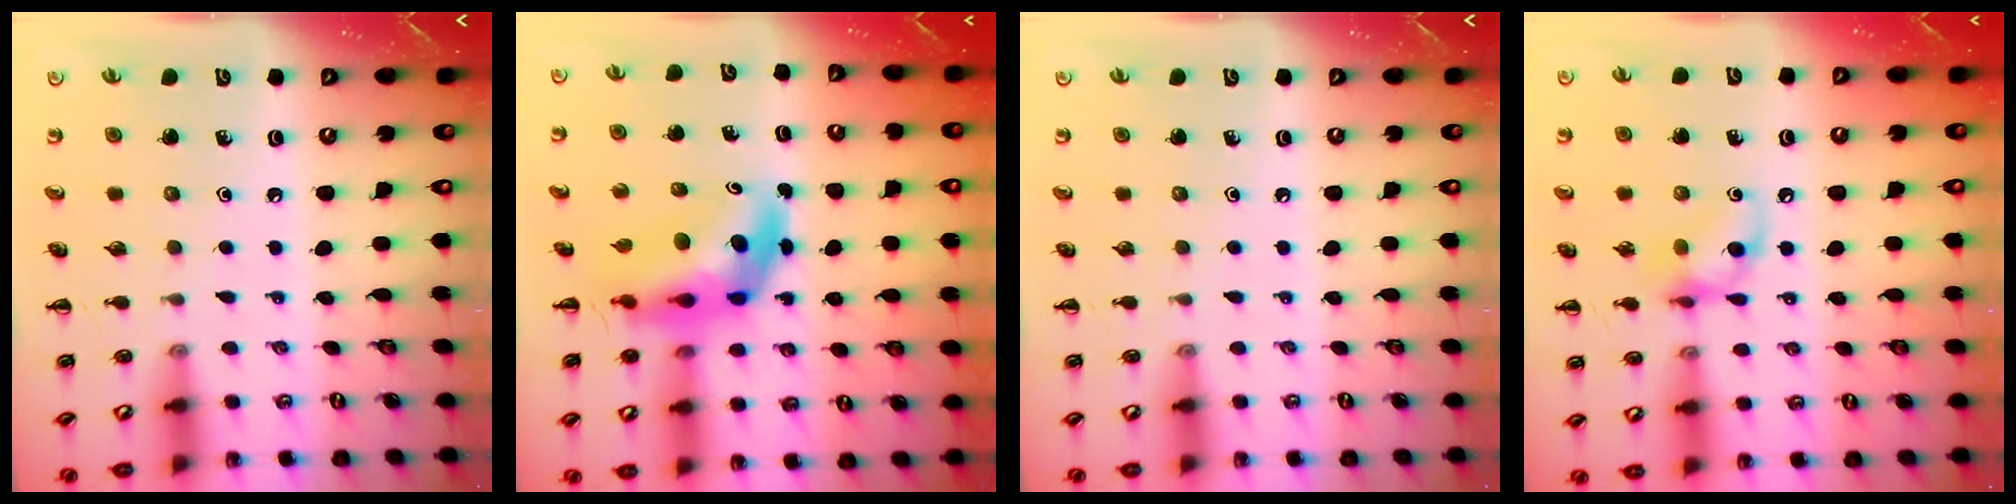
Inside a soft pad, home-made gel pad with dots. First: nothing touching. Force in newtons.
{"total": 11.6, "press": 11.0, "slide": 3.8}
{"total": 0.0}
{"total": 10.4, "press": 10.3, "slide": 1.7}